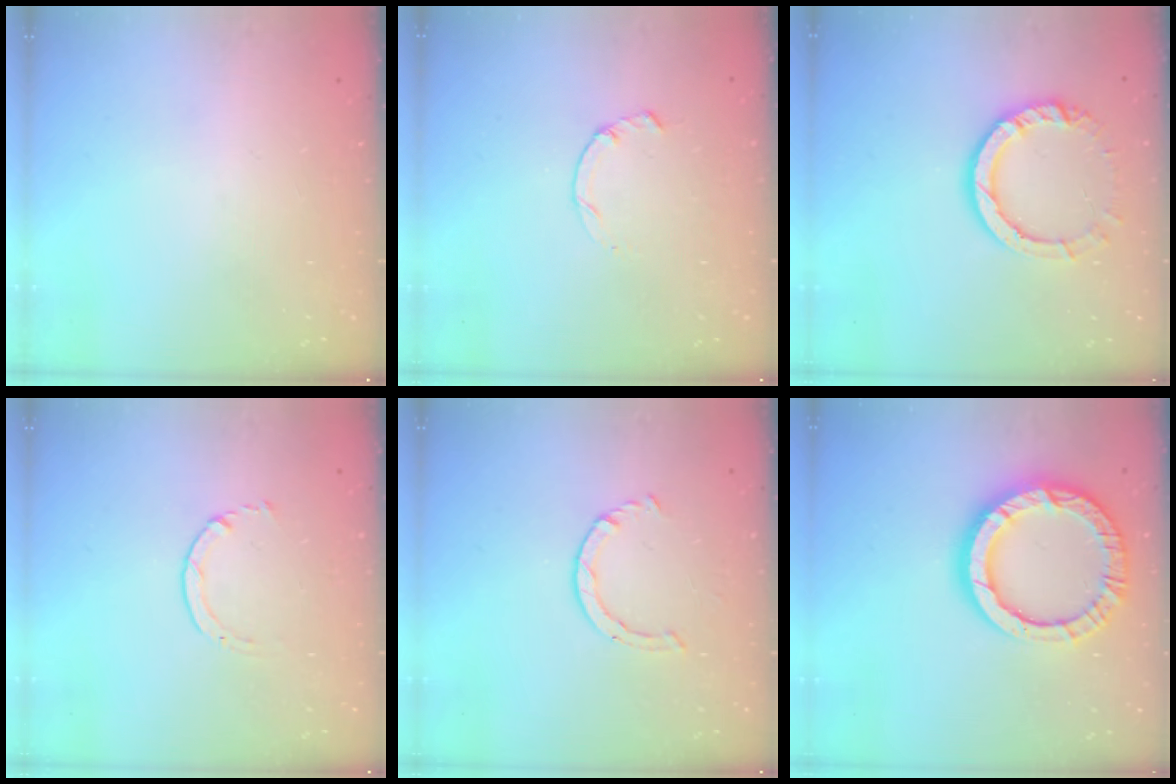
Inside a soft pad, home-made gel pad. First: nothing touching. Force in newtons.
{"total": 0.5, "press": 0.4, "slide": 0.3}
{"total": 11.3, "press": 11.2, "slide": 1.3}
{"total": 1.7, "press": 1.6, "slide": 0.2}
{"total": 2.6, "press": 2.6, "slide": 0.3}
{"total": 16.2, "press": 16.1, "slide": 1.6}